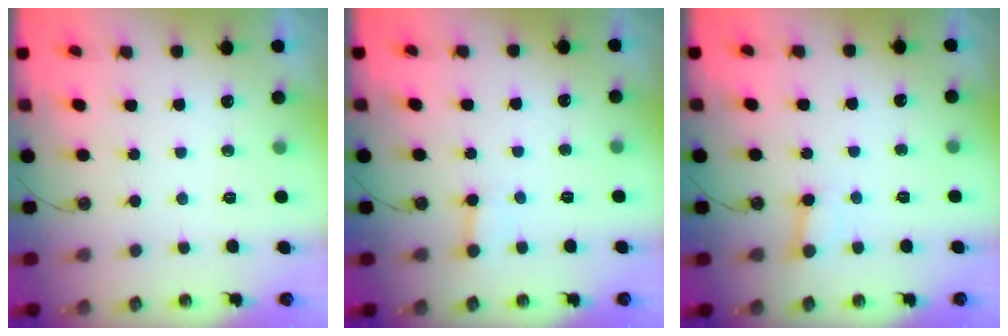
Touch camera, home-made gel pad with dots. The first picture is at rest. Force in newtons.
{"total": 2.4, "press": 2.4, "slide": 0.2}
{"total": 2.0, "press": 2.0, "slide": 0.2}